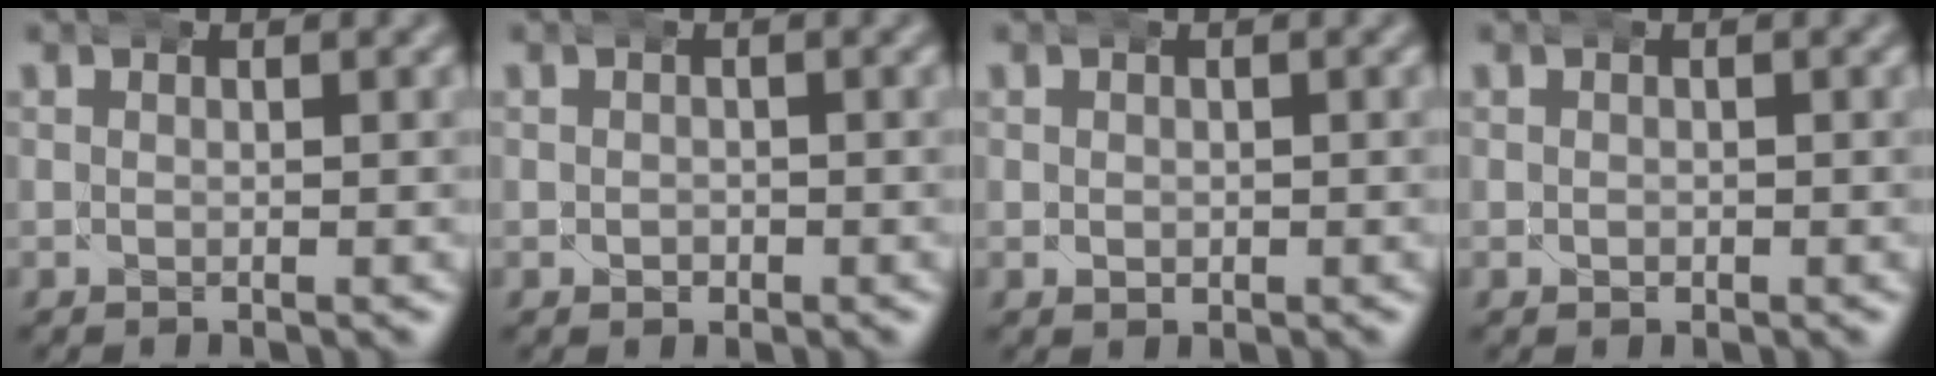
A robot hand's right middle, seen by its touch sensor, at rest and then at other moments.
{"total": 1.0, "force": [-0.4, 0.8, 0.3], "torque": [-0.009, -0.004, -0.002]}
{"total": 0.7, "force": [-0.1, 0.7, 0.2], "torque": [-0.006, -0.004, 0.003]}
{"total": 0.6, "force": [-0.2, 0.5, 0.2], "torque": [-0.005, -0.002, -0.001]}